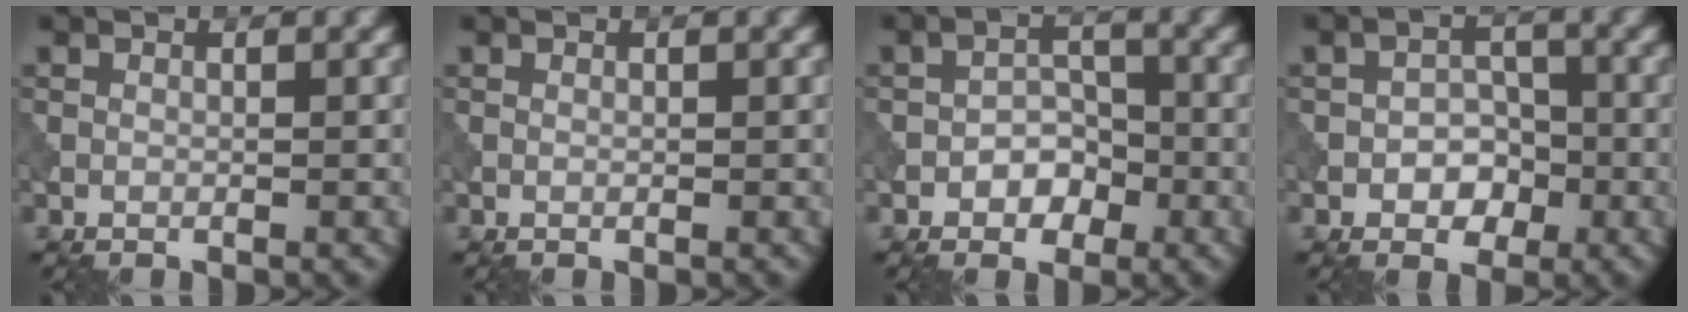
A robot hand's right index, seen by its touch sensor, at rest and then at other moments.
{"total": 0.0}
{"total": 2.6, "force": [-1.2, 1.9, 1.3], "torque": [-0.013, 0.006, -0.020]}
{"total": 3.0, "force": [-1.1, 2.2, 1.7], "torque": [-0.013, 0.004, -0.021]}